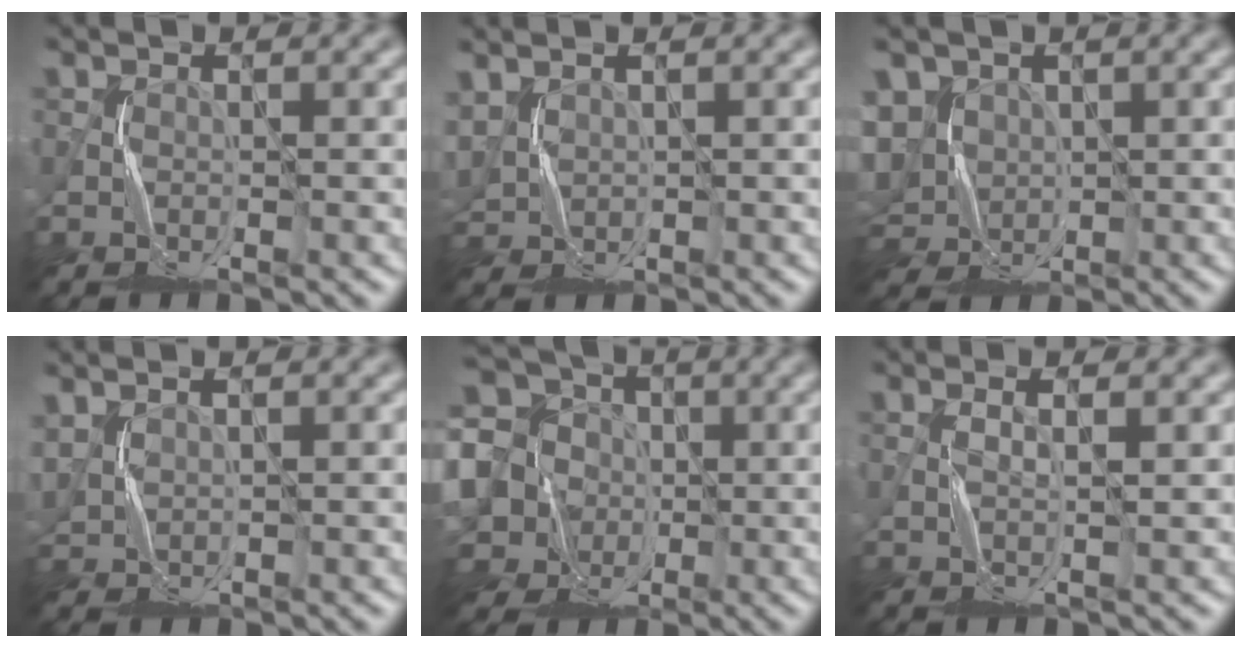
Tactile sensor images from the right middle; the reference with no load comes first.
{"total": 2.4, "force": [1.1, 1.8, 1.1], "torque": [-0.042, 0.005, 0.030]}
{"total": 7.4, "force": [1.5, 5.9, 4.1], "torque": [-0.104, 0.018, 0.022]}
{"total": 1.7, "force": [1.0, 1.3, 0.5], "torque": [-0.025, 0.005, 0.029]}
{"total": 15.2, "force": [0.0, 13.5, 7.0], "torque": [-0.200, 0.029, -0.021]}
{"total": 1.4, "force": [0.5, -0.1, 1.3], "torque": [-0.022, 0.000, 0.007]}